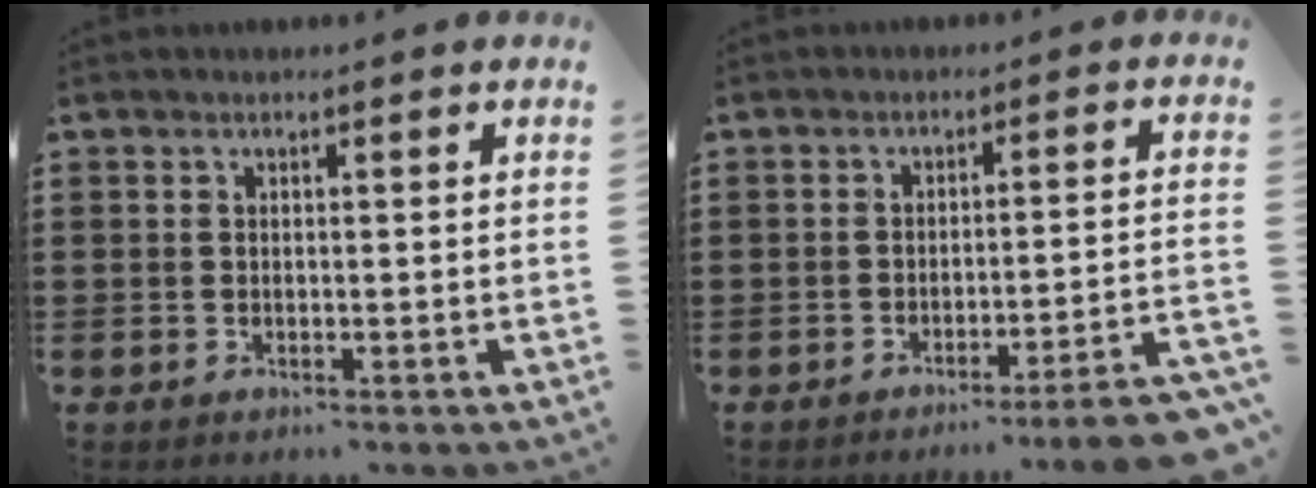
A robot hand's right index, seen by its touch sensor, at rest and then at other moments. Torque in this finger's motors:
{"motor_torque": [1.44, -0.70, 0.77, 0.04]}